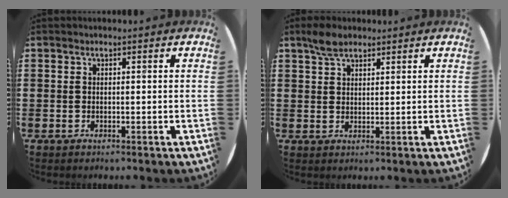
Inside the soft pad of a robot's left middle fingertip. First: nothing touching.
{"total": 3.7, "force": [3.0, 1.6, 1.5], "torque": [-0.026, 0.004, 0.054]}